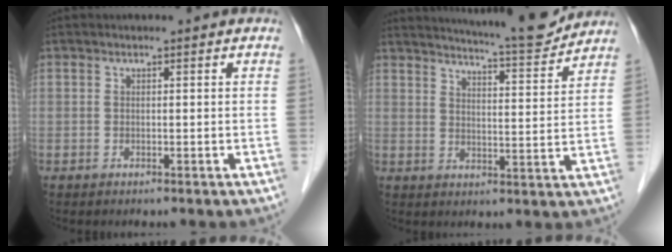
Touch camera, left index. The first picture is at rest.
{"total": 12.4, "force": [11.8, 0.4, 4.0], "torque": [-0.065, -0.007, 0.158]}